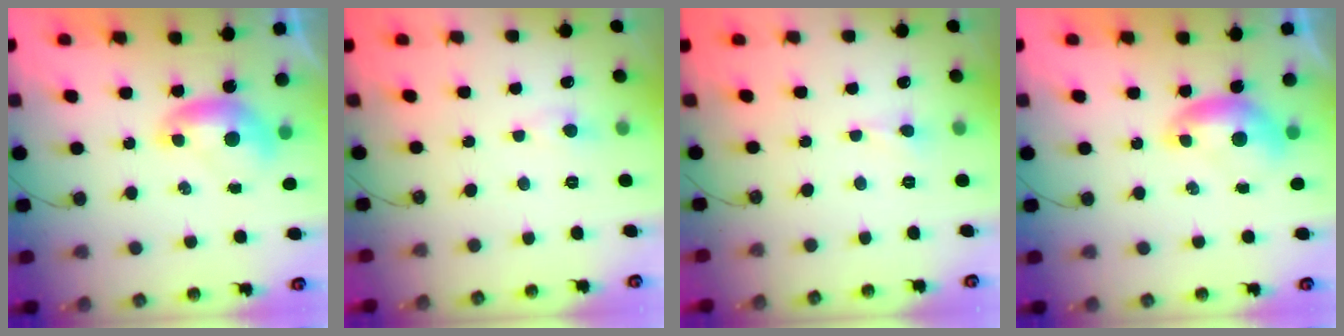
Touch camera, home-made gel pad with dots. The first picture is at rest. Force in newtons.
{"total": 0.6, "press": 0.4, "slide": 0.4}
{"total": 1.4, "press": 1.2, "slide": 0.6}
{"total": 0.0}